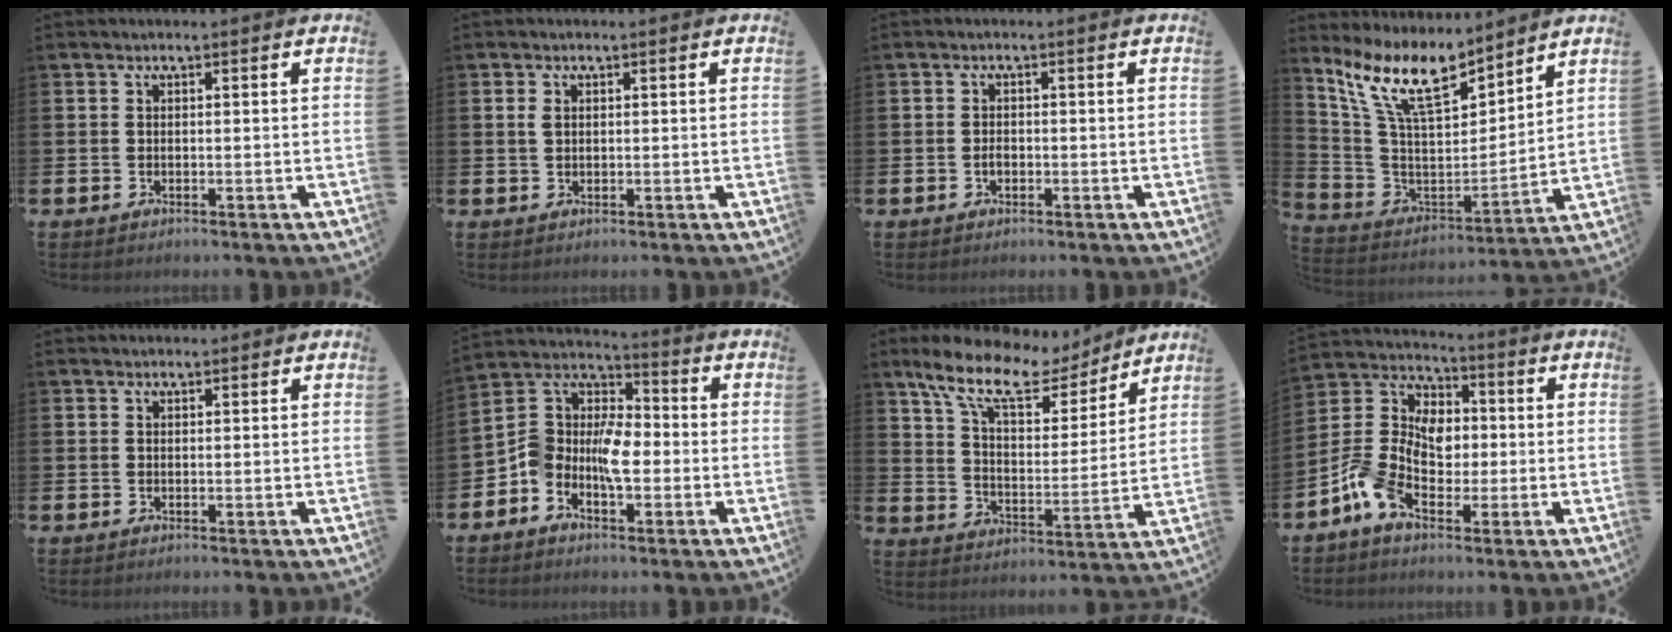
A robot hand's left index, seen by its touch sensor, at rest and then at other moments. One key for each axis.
{"total": 1.5, "fx": 0.8, "fy": 0.9, "fz": 1.0, "tx": -0.011, "ty": 0.001, "tz": 0.011}
{"total": 1.1, "fx": -0.9, "fy": 0.6, "fz": 0.4, "tx": -0.002, "ty": 0.000, "tz": -0.019}
{"total": 11.8, "fx": 9.6, "fy": 3.6, "fz": 5.9, "tx": -0.153, "ty": -0.050, "tz": 0.175}
{"total": 0.5, "fx": 0.3, "fy": 0.1, "fz": -0.4, "tx": 0.020, "ty": -0.001, "tz": 0.004}
{"total": 6.8, "fx": -3.0, "fy": 4.7, "fz": 4.0, "tx": -0.094, "ty": -0.001, "tz": -0.069}
{"total": 12.3, "fx": 10.1, "fy": 4.3, "fz": 5.6, "tx": -0.135, "ty": -0.057, "tz": 0.174}
{"total": 8.7, "fx": -2.2, "fy": 6.3, "fz": 5.6, "tx": -0.147, "ty": 0.005, "tz": -0.049}